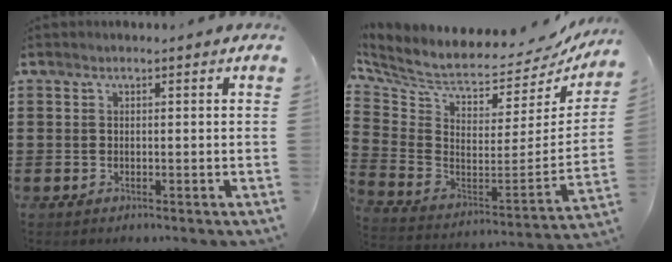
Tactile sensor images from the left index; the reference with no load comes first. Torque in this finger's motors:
{"motor_torque": [2.14, 0.00, 1.05, 0.21]}